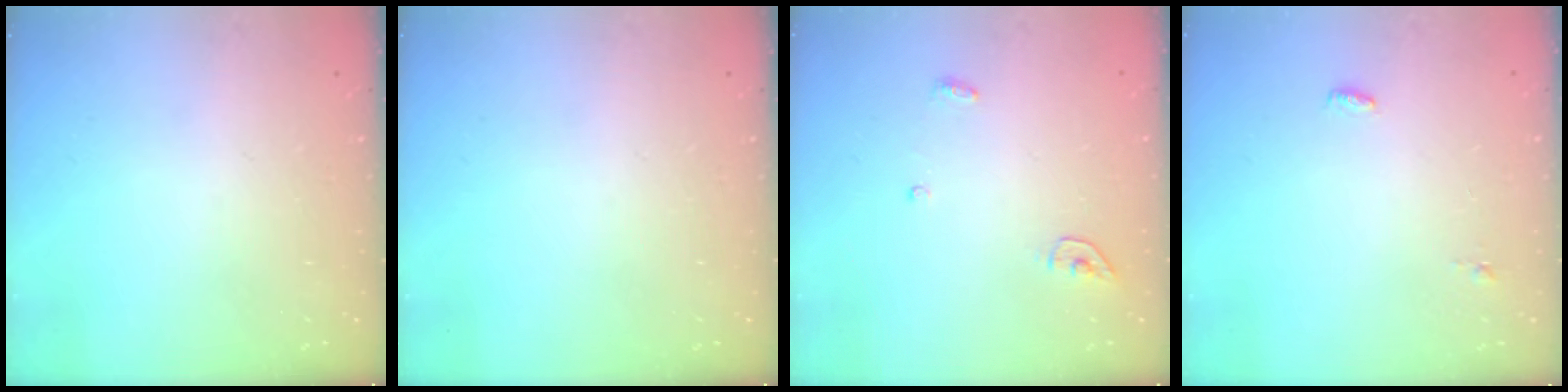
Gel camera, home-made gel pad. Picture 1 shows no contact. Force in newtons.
{"total": 0.0}
{"total": 3.5, "press": 3.5, "slide": 0.1}
{"total": 3.8, "press": 2.7, "slide": 2.6}